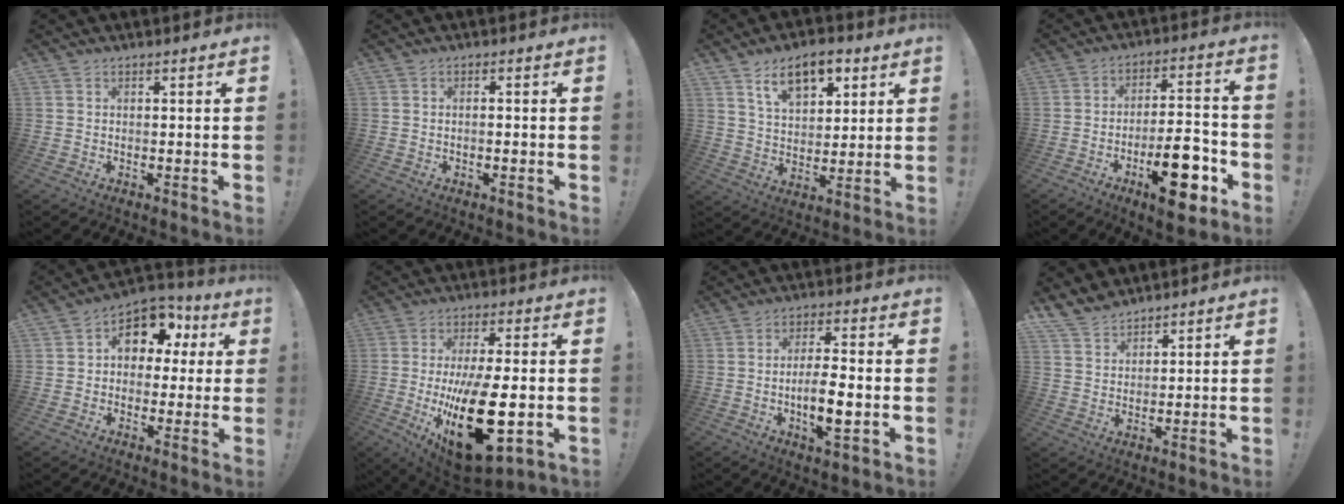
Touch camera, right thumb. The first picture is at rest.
{"total": 1.3, "force": [-0.9, 0.1, 1.0], "torque": [-0.025, 0.005, -0.015]}
{"total": 12.3, "force": [7.0, 7.0, 7.3], "torque": [-0.112, -0.020, 0.129]}
{"total": 16.7, "force": [-7.5, 6.3, 13.4], "torque": [-0.194, 0.047, -0.115]}
{"total": 11.6, "force": [3.8, 8.5, 6.9], "torque": [-0.101, -0.011, 0.075]}
{"total": 23.3, "force": [-4.0, 9.7, 20.8], "torque": [-0.350, -0.005, -0.050]}
{"total": 9.7, "force": [-2.2, 2.6, 9.1], "torque": [-0.160, 0.001, -0.044]}
{"total": 6.3, "force": [5.6, 2.5, 1.4], "torque": [-0.032, -0.036, 0.109]}